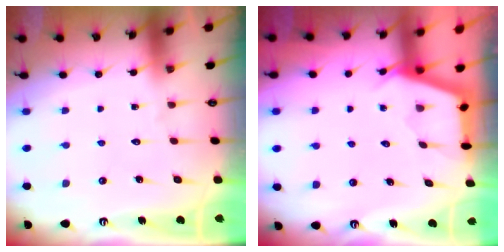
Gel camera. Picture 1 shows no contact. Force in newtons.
{"total": 2.9, "press": 2.9, "slide": 0.3}